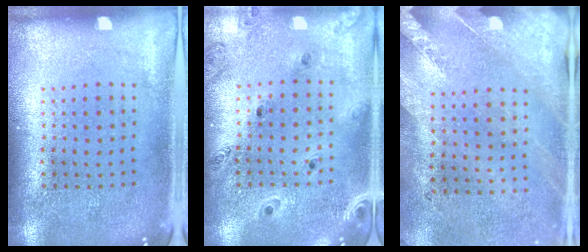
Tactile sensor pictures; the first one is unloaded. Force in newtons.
{"total": 0.8, "press": 0.8, "slide": 0.1}
{"total": 2.4, "press": 2.1, "slide": 1.3}